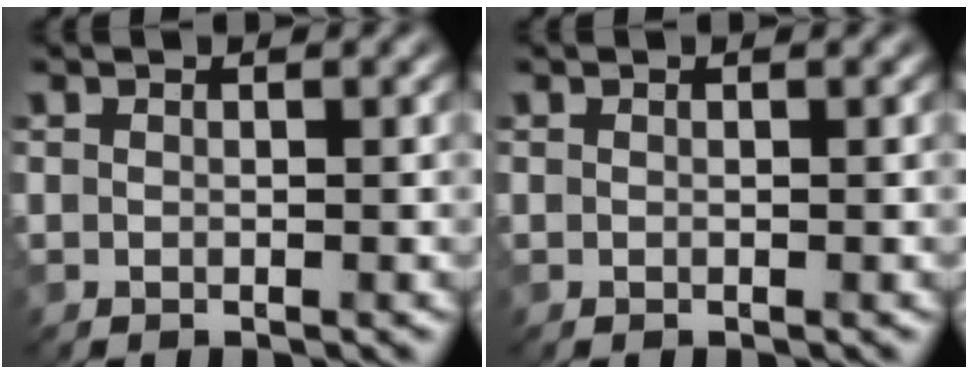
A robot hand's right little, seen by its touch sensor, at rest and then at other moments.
{"total": 0.0}